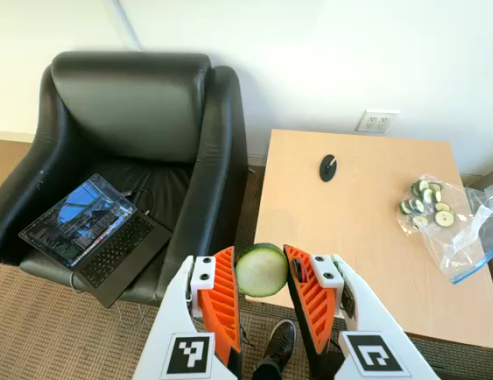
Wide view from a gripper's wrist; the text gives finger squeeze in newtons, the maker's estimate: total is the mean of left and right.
{"total": 9.0, "left": 9.4, "right": 8.6}